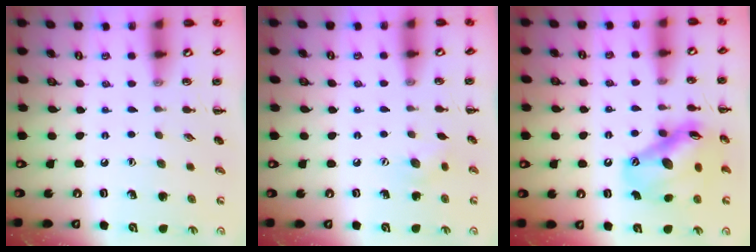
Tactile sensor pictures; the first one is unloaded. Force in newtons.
{"total": 5.7, "press": 5.5, "slide": 1.5}
{"total": 13.5, "press": 12.9, "slide": 3.8}